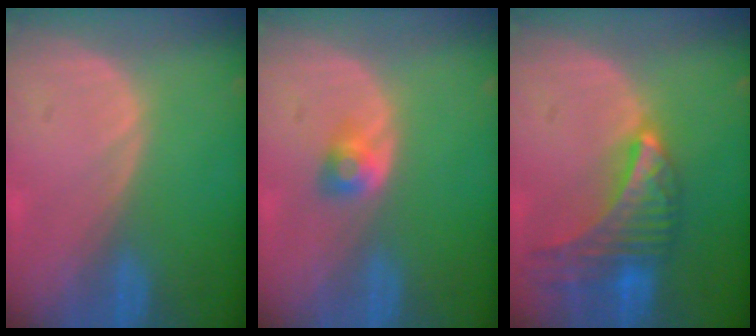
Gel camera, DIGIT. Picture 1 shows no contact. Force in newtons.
{"total": 2.7, "press": 2.4, "slide": 1.2}
{"total": 9.2, "press": 8.1, "slide": 4.3}